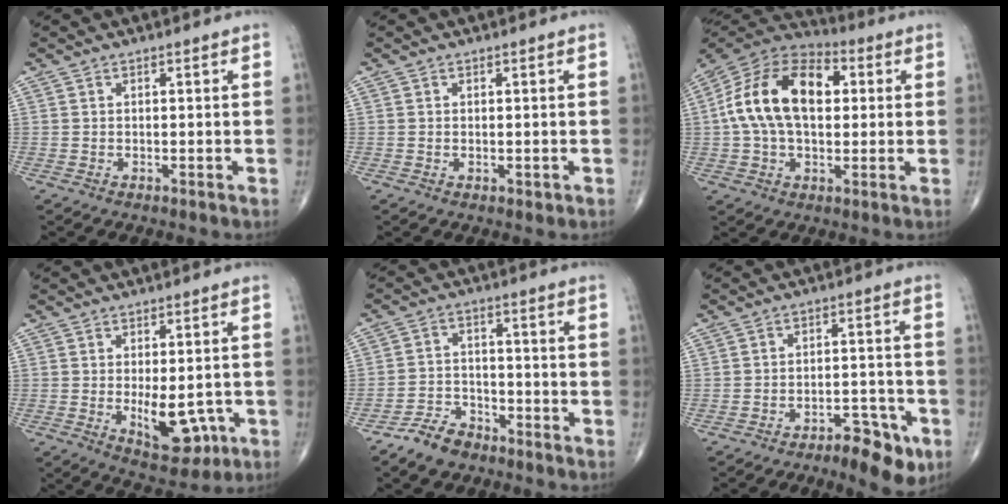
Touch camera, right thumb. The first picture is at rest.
{"total": 0.9, "force": [-0.1, 0.6, 0.7], "torque": [-0.011, -0.001, 0.001]}
{"total": 19.2, "force": [2.7, 11.7, 14.9], "torque": [-0.261, 0.027, 0.038]}
{"total": 9.5, "force": [-2.0, 4.7, 8.0], "torque": [-0.087, -0.011, -0.014]}
{"total": 6.4, "force": [-5.0, 3.4, 2.1], "torque": [-0.033, 0.026, -0.096]}
{"total": 8.6, "force": [-5.2, 3.4, 6.0], "torque": [-0.067, 0.033, -0.075]}